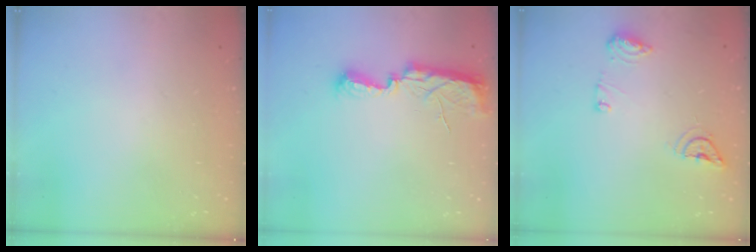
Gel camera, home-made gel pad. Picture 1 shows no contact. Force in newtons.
{"total": 10.5, "press": 9.0, "slide": 5.3}
{"total": 8.5, "press": 8.5, "slide": 0.1}